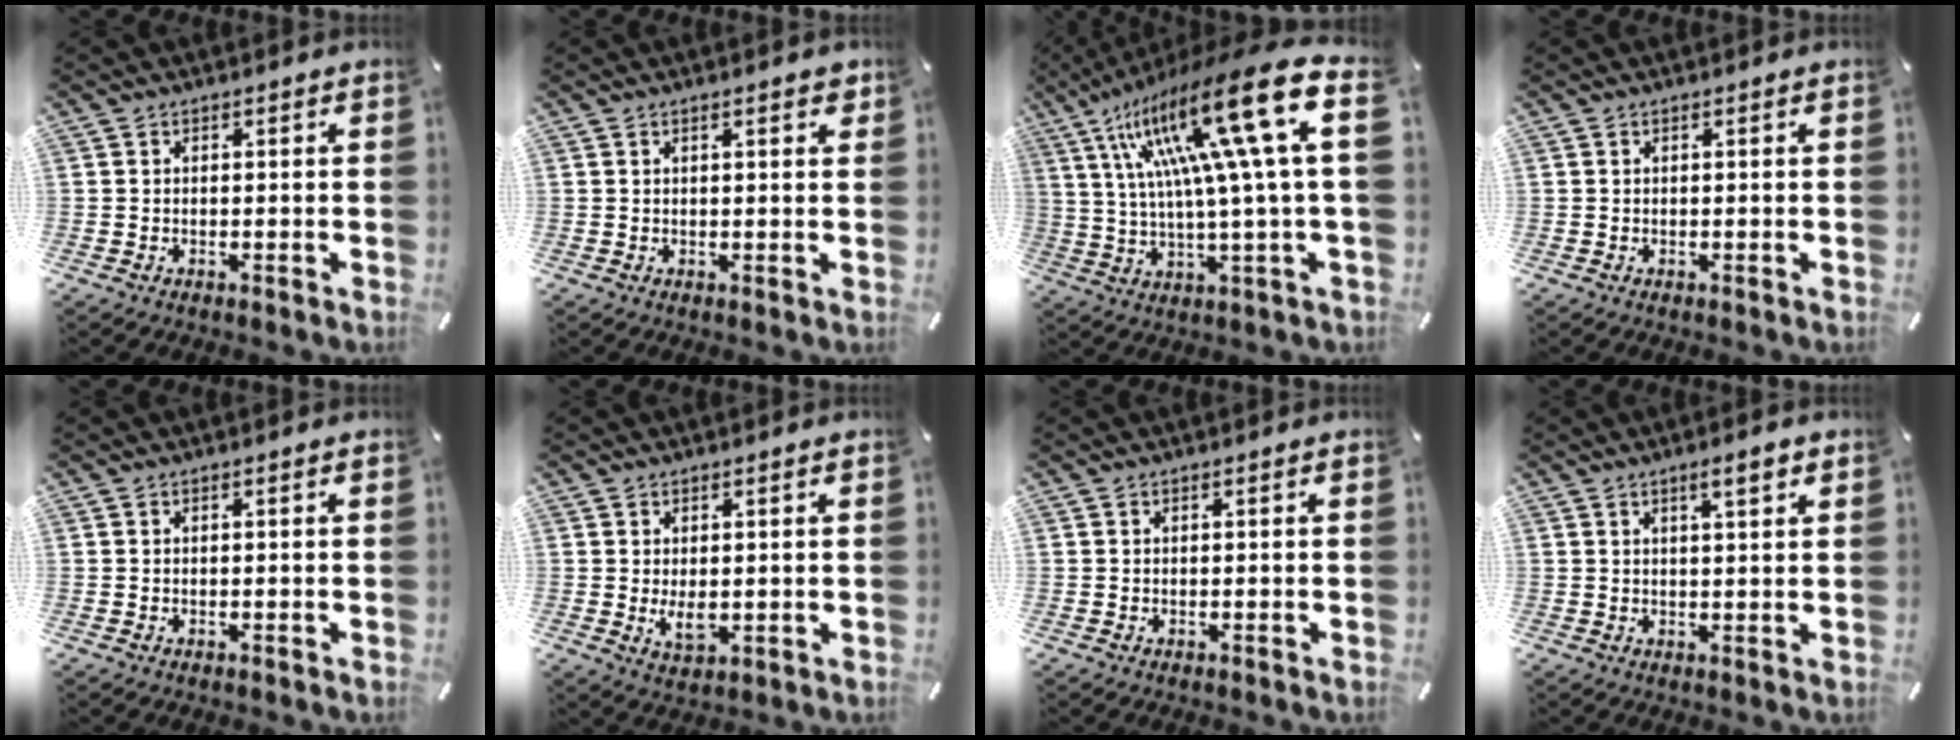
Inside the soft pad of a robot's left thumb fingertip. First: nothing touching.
{"total": 2.3, "force": [1.1, 0.5, 1.9], "torque": [-0.032, 0.001, 0.016]}
{"total": 26.7, "force": [9.4, 3.8, 24.7], "torque": [-0.451, -0.073, 0.134]}
{"total": 0.0}
{"total": 0.0}
{"total": 4.0, "force": [0.0, 2.0, 3.5], "torque": [-0.078, -0.010, -0.004]}
{"total": 0.0}
{"total": 4.2, "force": [2.4, 0.9, 3.3], "torque": [-0.046, -0.008, 0.036]}